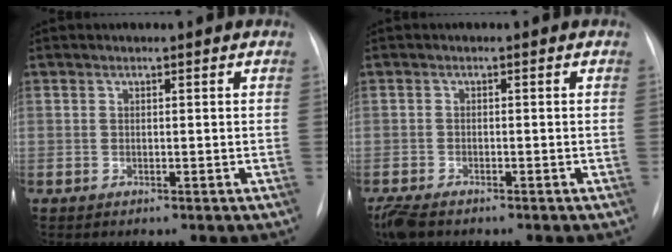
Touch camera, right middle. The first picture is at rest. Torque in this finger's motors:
{"motor_torque": [-0.02, 0.02, 0.01, 0.01]}